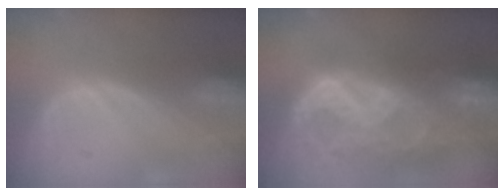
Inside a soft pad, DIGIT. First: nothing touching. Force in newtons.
{"total": 11.4, "press": 9.7, "slide": 6.1}